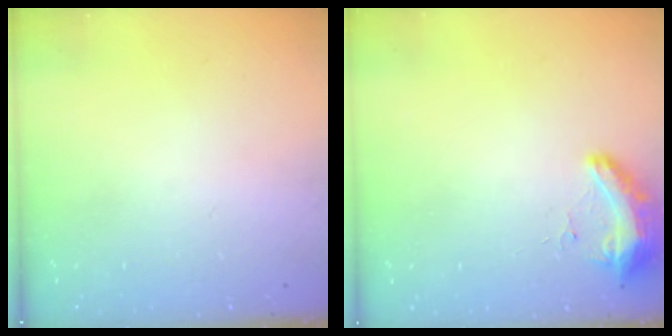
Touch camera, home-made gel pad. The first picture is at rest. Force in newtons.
{"total": 8.8, "press": 8.6, "slide": 1.7}